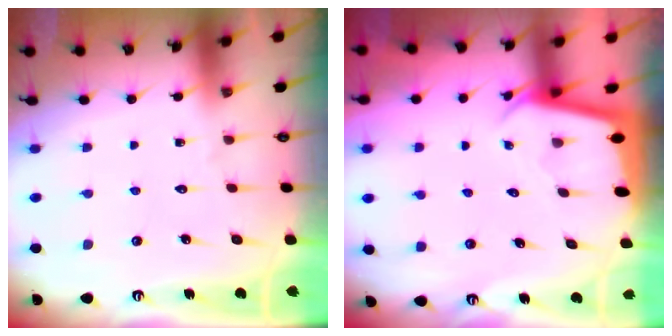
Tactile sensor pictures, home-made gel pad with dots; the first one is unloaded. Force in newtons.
{"total": 2.1, "press": 2.1, "slide": 0.1}